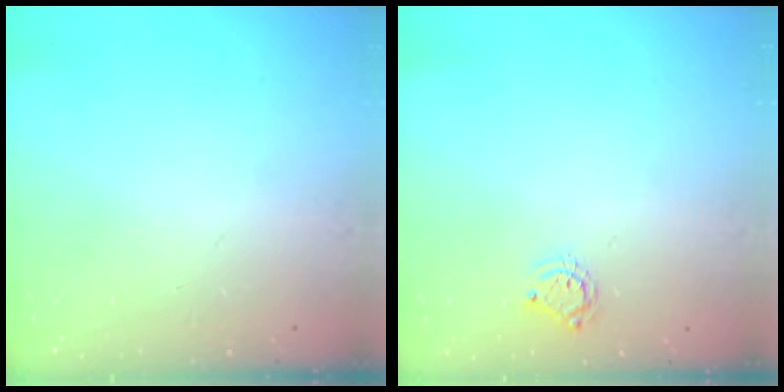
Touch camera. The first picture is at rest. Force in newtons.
{"total": 5.0, "press": 5.0, "slide": 0.4}